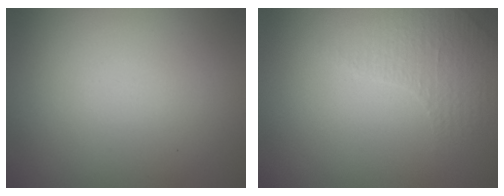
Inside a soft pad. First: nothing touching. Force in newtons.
{"total": 1.3, "press": 0.9, "slide": 0.9}